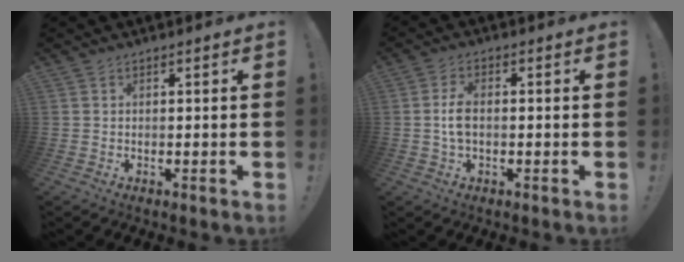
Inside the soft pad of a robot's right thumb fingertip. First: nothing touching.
{"total": 5.4, "force": [-0.4, 2.9, 4.6], "torque": [-0.091, 0.009, -0.008]}